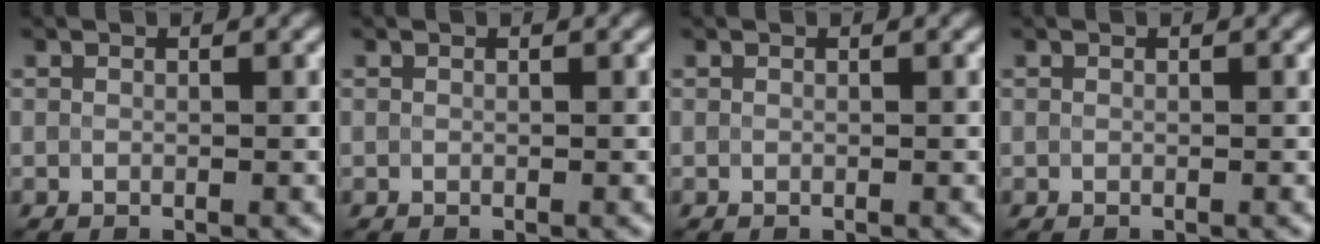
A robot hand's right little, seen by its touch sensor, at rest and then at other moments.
{"total": 0.0}
{"total": 0.0}
{"total": 0.0}